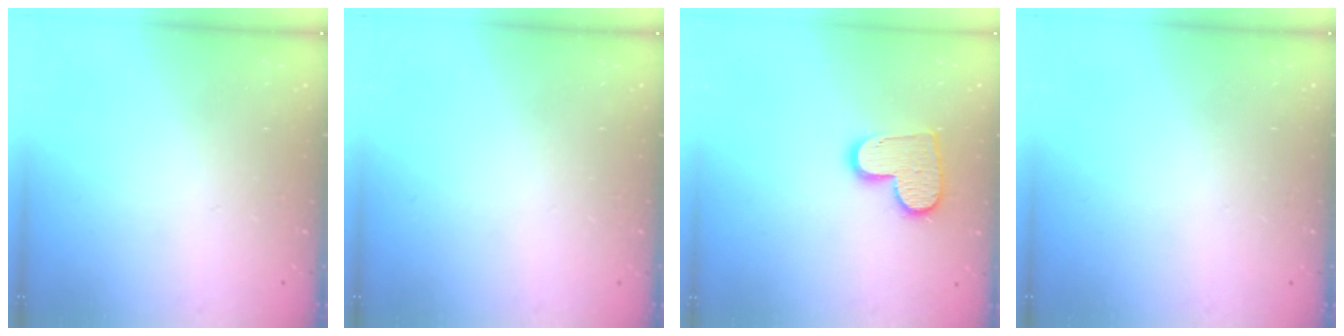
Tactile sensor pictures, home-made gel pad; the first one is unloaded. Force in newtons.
{"total": 0.0}
{"total": 13.0, "press": 13.0, "slide": 1.0}
{"total": 0.0}